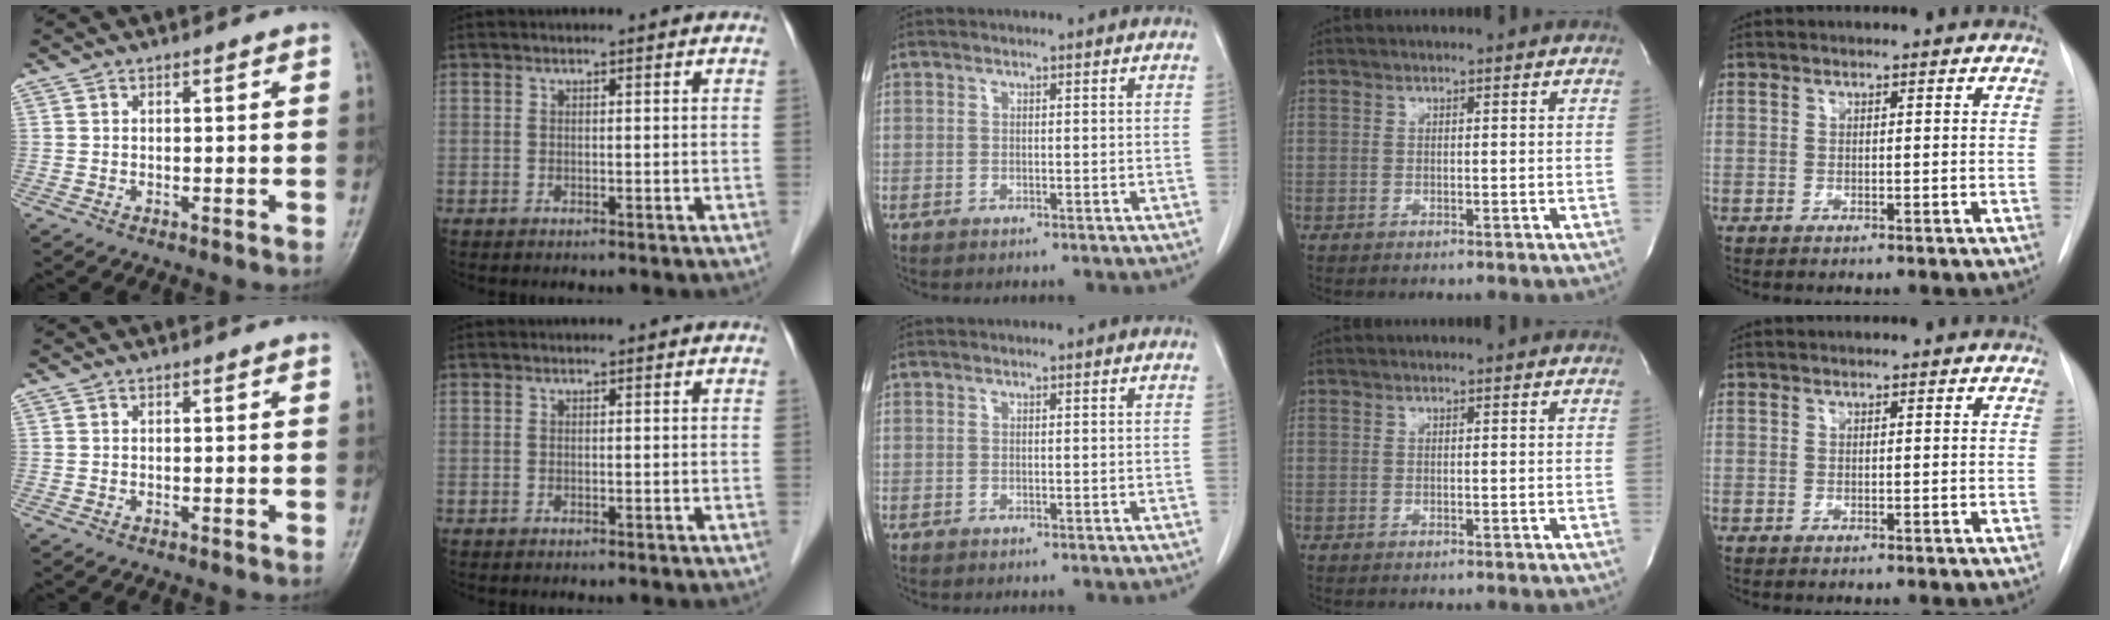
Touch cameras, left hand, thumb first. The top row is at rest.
{}